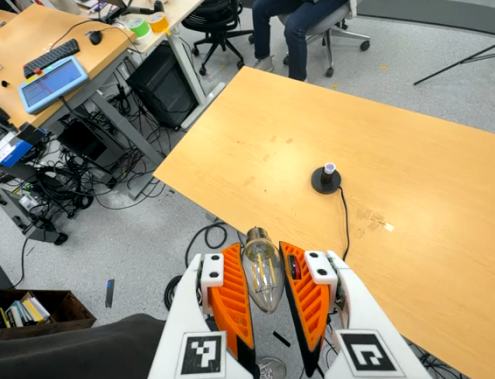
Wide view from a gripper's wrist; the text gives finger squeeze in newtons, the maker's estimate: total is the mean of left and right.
{"total": 15.5, "left": 16.7, "right": 14.3}